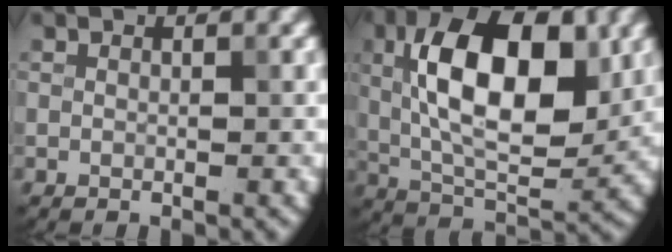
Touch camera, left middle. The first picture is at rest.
{"total": 11.8, "force": [2.2, 5.5, 10.2], "torque": [-0.165, 0.014, 0.031]}